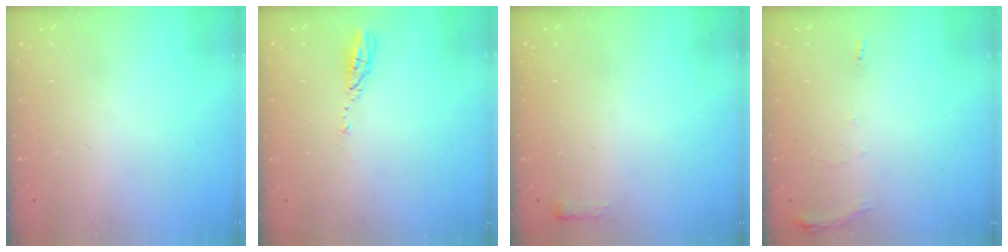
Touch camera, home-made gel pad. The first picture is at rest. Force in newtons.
{"total": 3.6, "press": 3.6, "slide": 0.2}
{"total": 2.4, "press": 2.4, "slide": 0.4}
{"total": 5.7, "press": 5.7, "slide": 0.8}